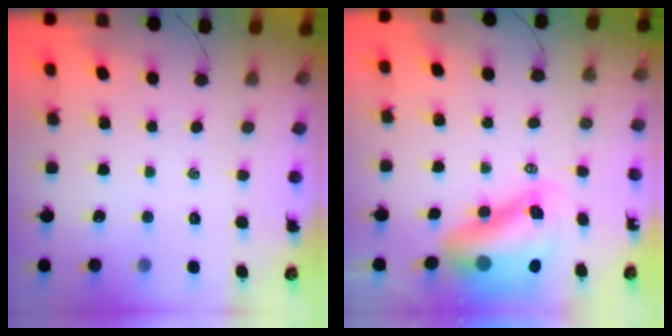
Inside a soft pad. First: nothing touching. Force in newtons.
{"total": 12.6, "press": 12.1, "slide": 3.7}